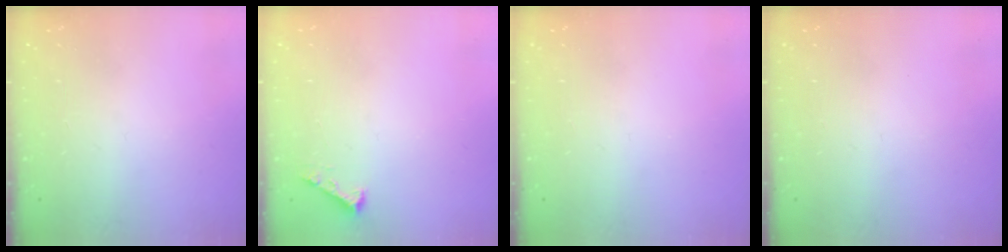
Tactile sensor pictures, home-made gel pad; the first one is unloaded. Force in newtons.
{"total": 2.3, "press": 2.3, "slide": 0.3}
{"total": 0.0}
{"total": 0.0}